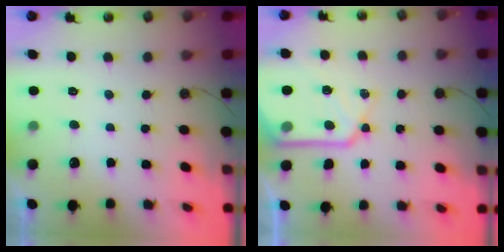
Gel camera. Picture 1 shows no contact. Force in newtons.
{"total": 15.8, "press": 15.7, "slide": 1.5}